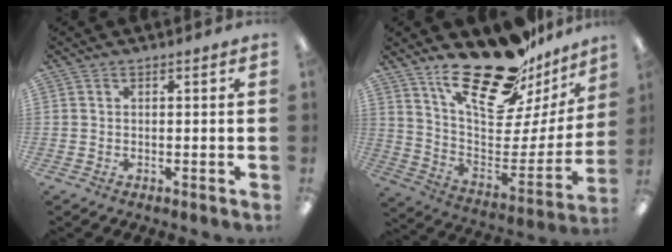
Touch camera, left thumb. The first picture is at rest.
{"total": 26.0, "force": [19.9, 9.6, 13.8], "torque": [-0.192, -0.140, 0.339]}